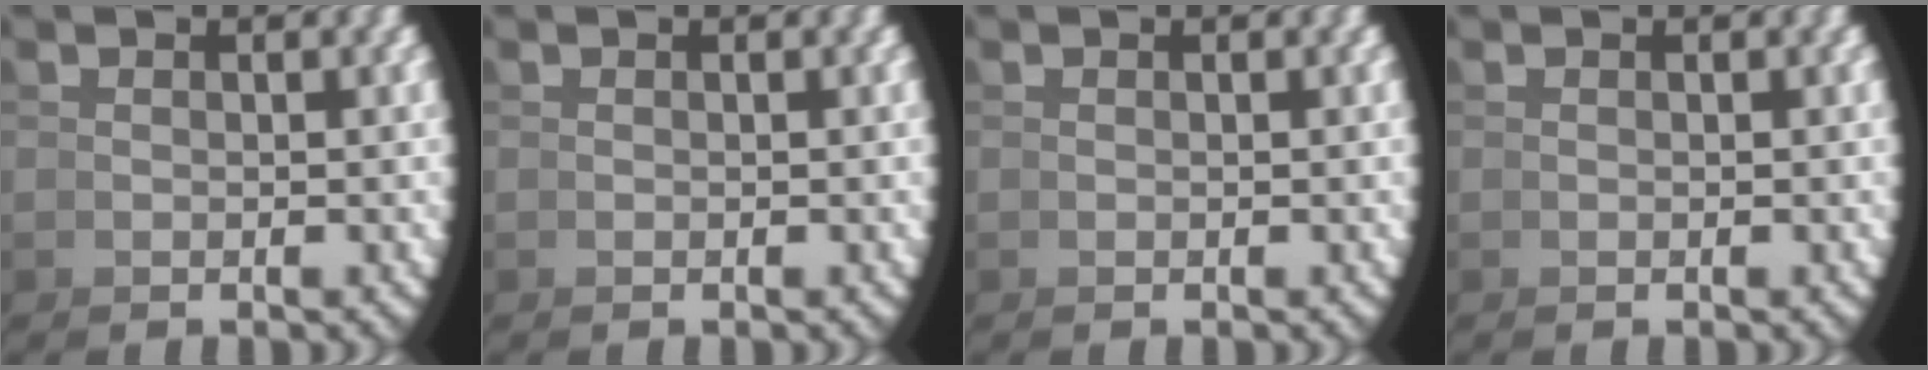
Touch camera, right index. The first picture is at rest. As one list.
[{"total": 0.0}, {"total": 0.0}, {"total": 0.0}]